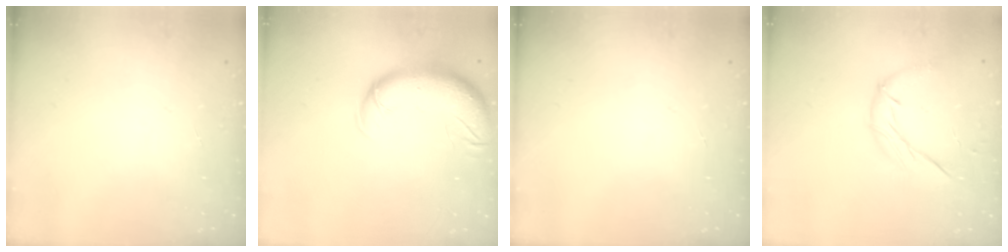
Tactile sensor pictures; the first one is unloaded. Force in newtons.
{"total": 12.1, "press": 11.8, "slide": 2.5}
{"total": 0.0}
{"total": 8.3, "press": 8.3, "slide": 0.4}